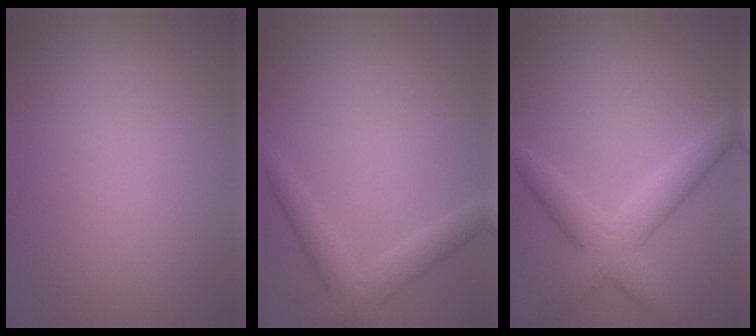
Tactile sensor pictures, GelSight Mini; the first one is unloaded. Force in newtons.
{"total": 3.1, "press": 3.1, "slide": 0.2}
{"total": 4.5, "press": 4.5, "slide": 0.2}